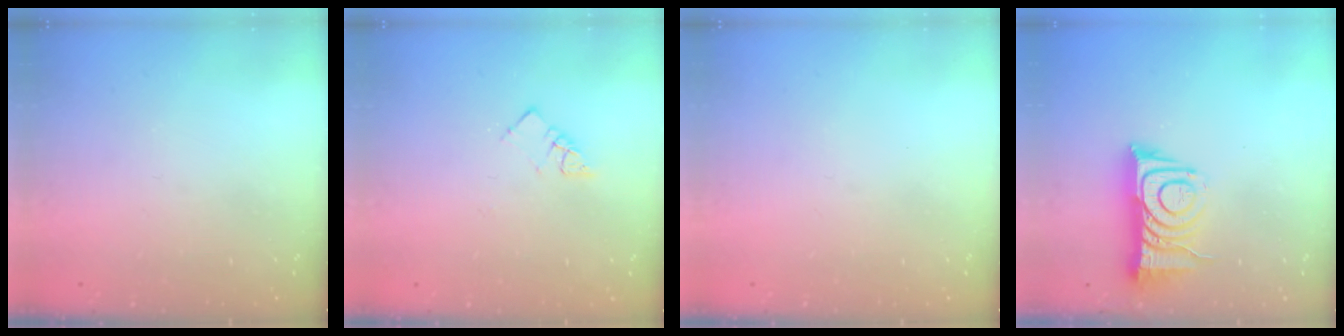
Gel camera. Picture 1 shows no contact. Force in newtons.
{"total": 4.5, "press": 4.5, "slide": 0.4}
{"total": 0.0}
{"total": 11.4, "press": 11.3, "slide": 1.0}